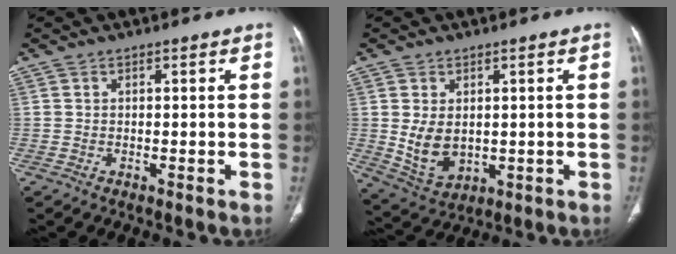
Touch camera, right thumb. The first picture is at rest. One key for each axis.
{"total": 7.6, "fx": 0.4, "fy": 5.2, "fz": 5.4, "tx": -0.088, "ty": -0.014, "tz": 0.030}